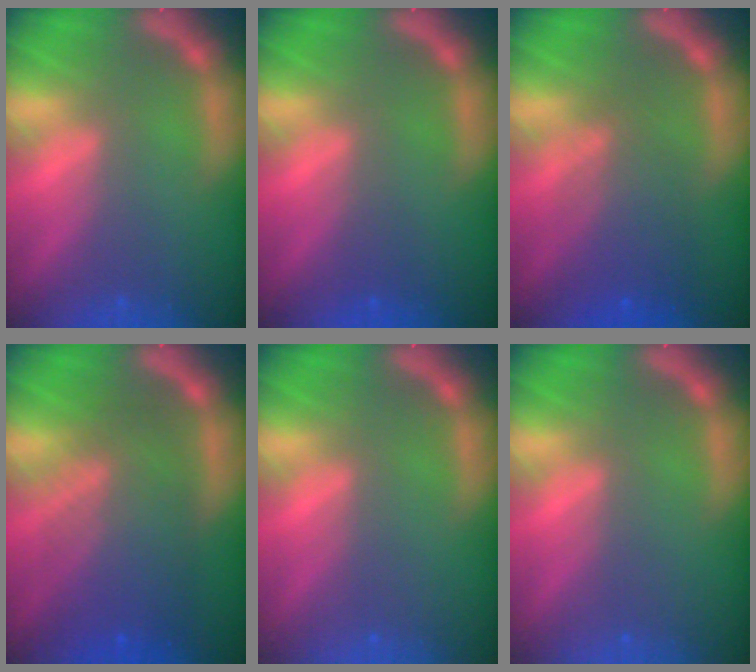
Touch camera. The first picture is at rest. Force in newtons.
{"total": 1.0}
{"total": 5.1}
{"total": 8.1}
{"total": 0.0}
{"total": 0.0}